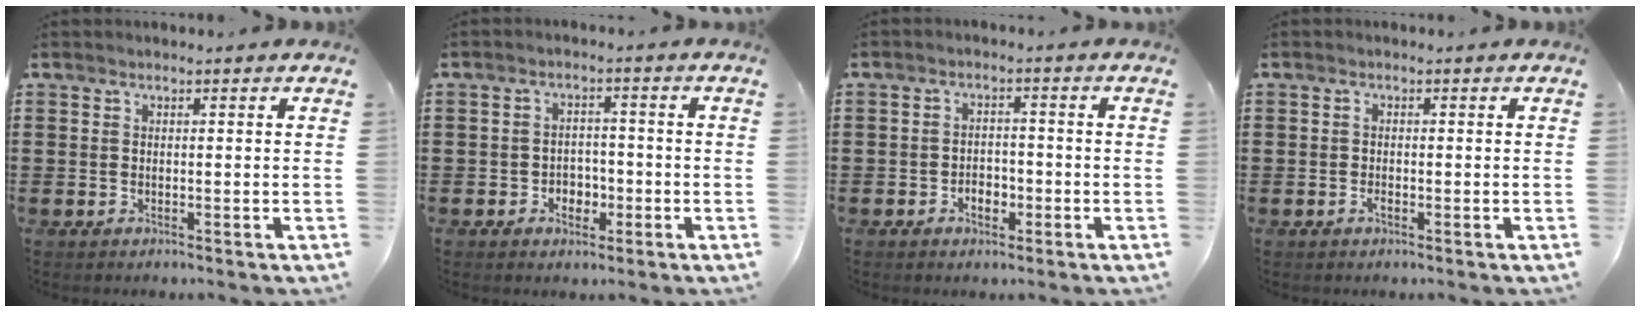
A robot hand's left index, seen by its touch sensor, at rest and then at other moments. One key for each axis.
{"total": 2.9, "fx": -1.7, "fy": 2.1, "fz": 1.2, "tx": -0.028, "ty": 0.005, "tz": -0.037}
{"total": 2.7, "fx": -1.3, "fy": 1.7, "fz": 1.7, "tx": -0.034, "ty": 0.003, "tz": -0.028}
{"total": 1.1, "fx": -0.5, "fy": 0.5, "fz": 0.8, "tx": -0.017, "ty": -0.004, "tz": -0.010}